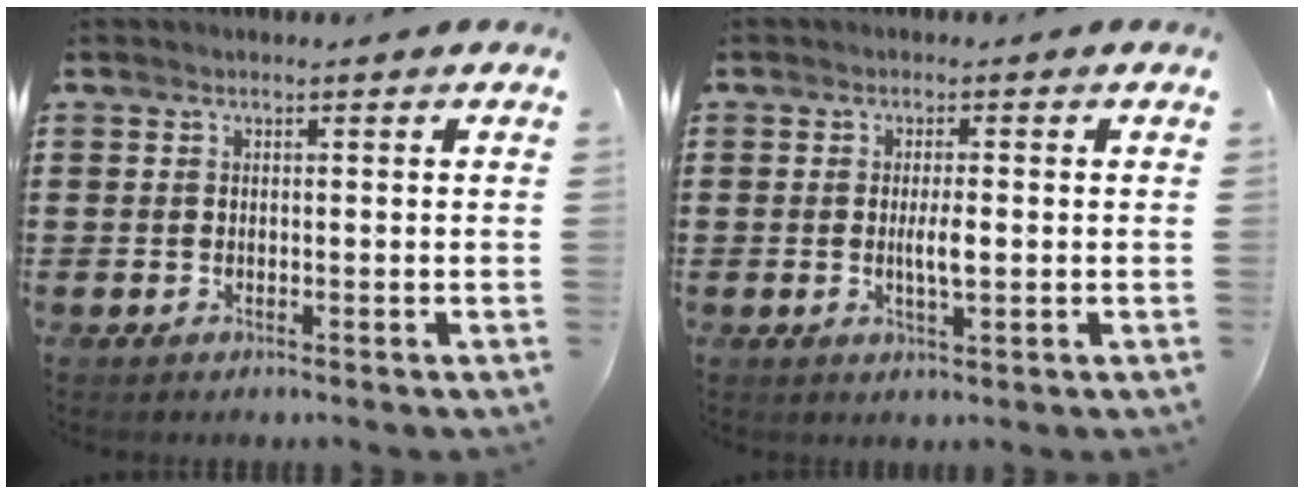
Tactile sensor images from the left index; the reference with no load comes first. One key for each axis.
{"total": 3.2, "fx": -0.1, "fy": 0.7, "fz": 3.1, "tx": -0.057, "ty": -0.004, "tz": -0.003}